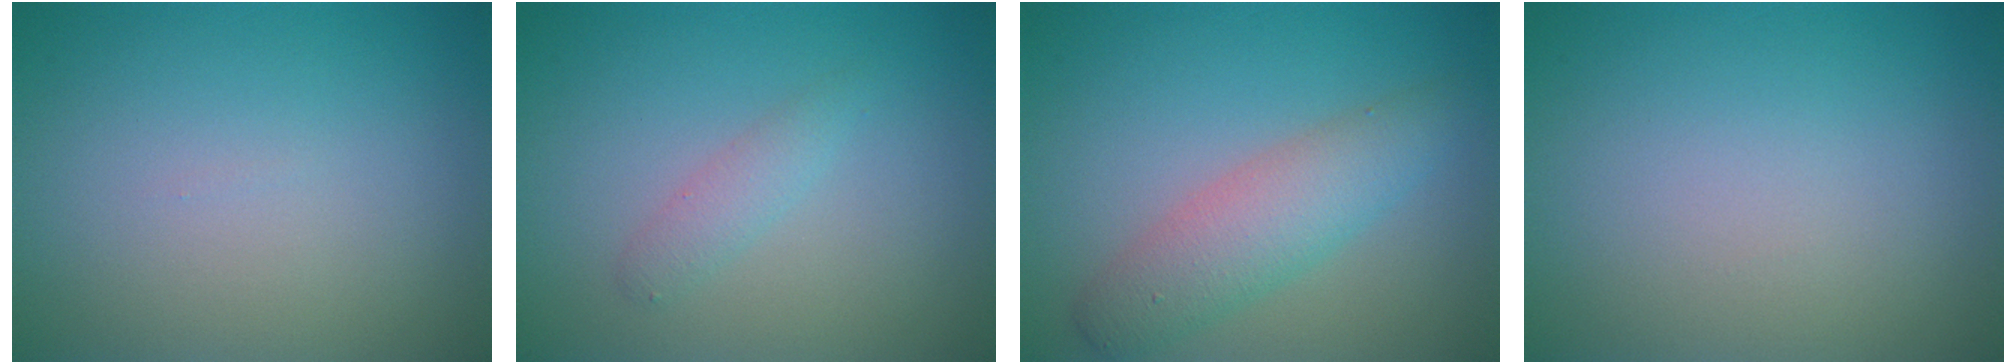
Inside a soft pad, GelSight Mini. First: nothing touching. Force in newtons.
{"total": 1.4, "press": 1.4, "slide": 0.0}
{"total": 4.1, "press": 4.1, "slide": 0.1}
{"total": 0.0}